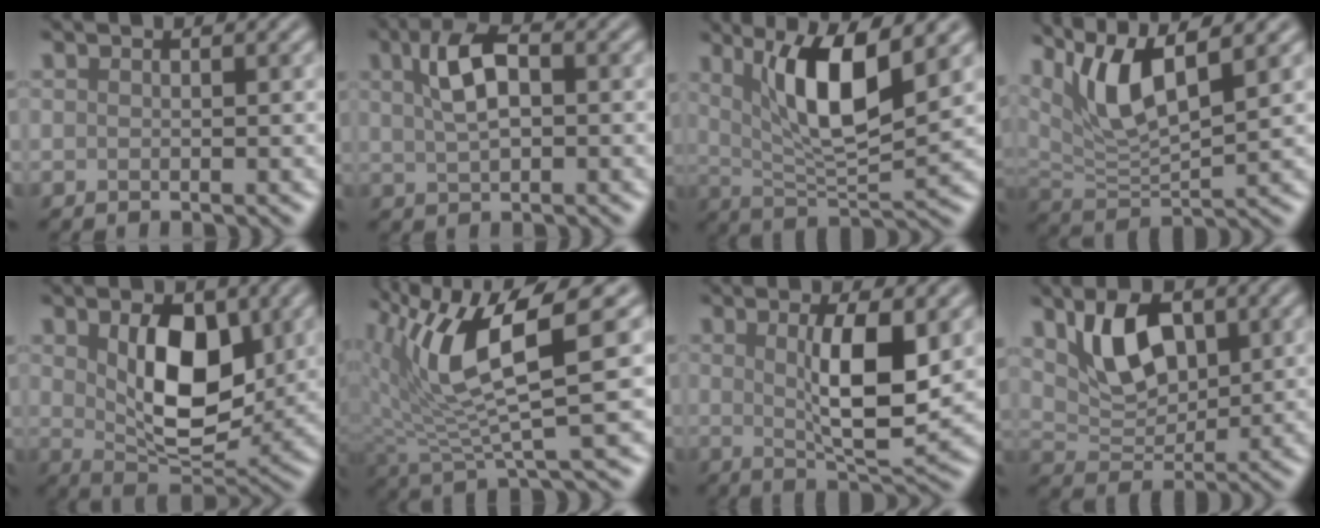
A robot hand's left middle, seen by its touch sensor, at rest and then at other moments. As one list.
[{"total": 4.2, "force": [1.2, 2.1, 3.5], "torque": [-0.071, 0.011, 0.018]}, {"total": 7.9, "force": [3.1, 2.1, 6.9], "torque": [-0.117, -0.009, 0.056]}, {"total": 6.6, "force": [3.7, 1.8, 5.2], "torque": [-0.108, 0.001, 0.070]}, {"total": 7.5, "force": [1.8, 4.2, 6.0], "torque": [-0.108, -0.011, 0.037]}, {"total": 8.3, "force": [2.8, 2.2, 7.6], "torque": [-0.159, -0.006, 0.053]}, {"total": 6.3, "force": [1.0, 1.6, 6.0], "torque": [-0.098, -0.008, 0.019]}, {"total": 5.4, "force": [2.3, 3.1, 3.7], "torque": [-0.073, -0.003, 0.041]}]